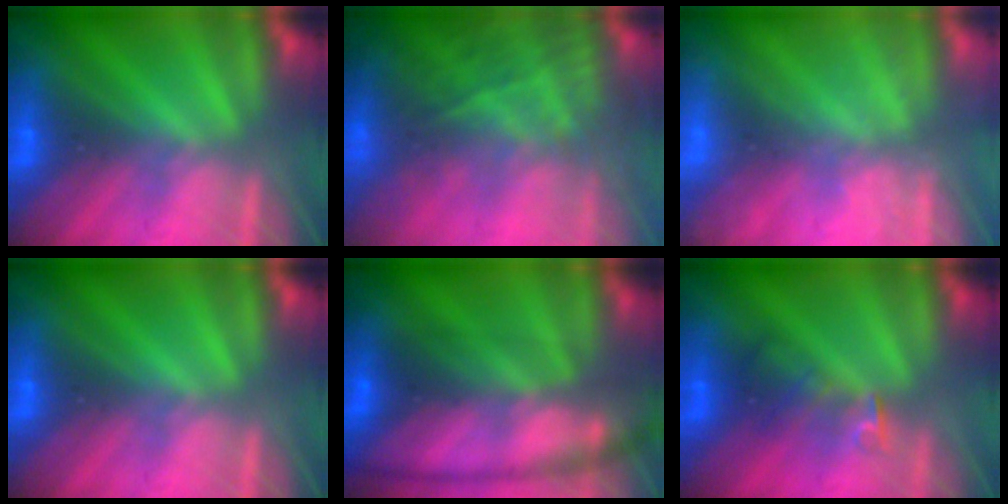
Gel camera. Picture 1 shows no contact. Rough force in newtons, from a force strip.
{"total": 8.4}
{"total": 2.4}
{"total": 0.0}
{"total": 7.4}
{"total": 2.4}